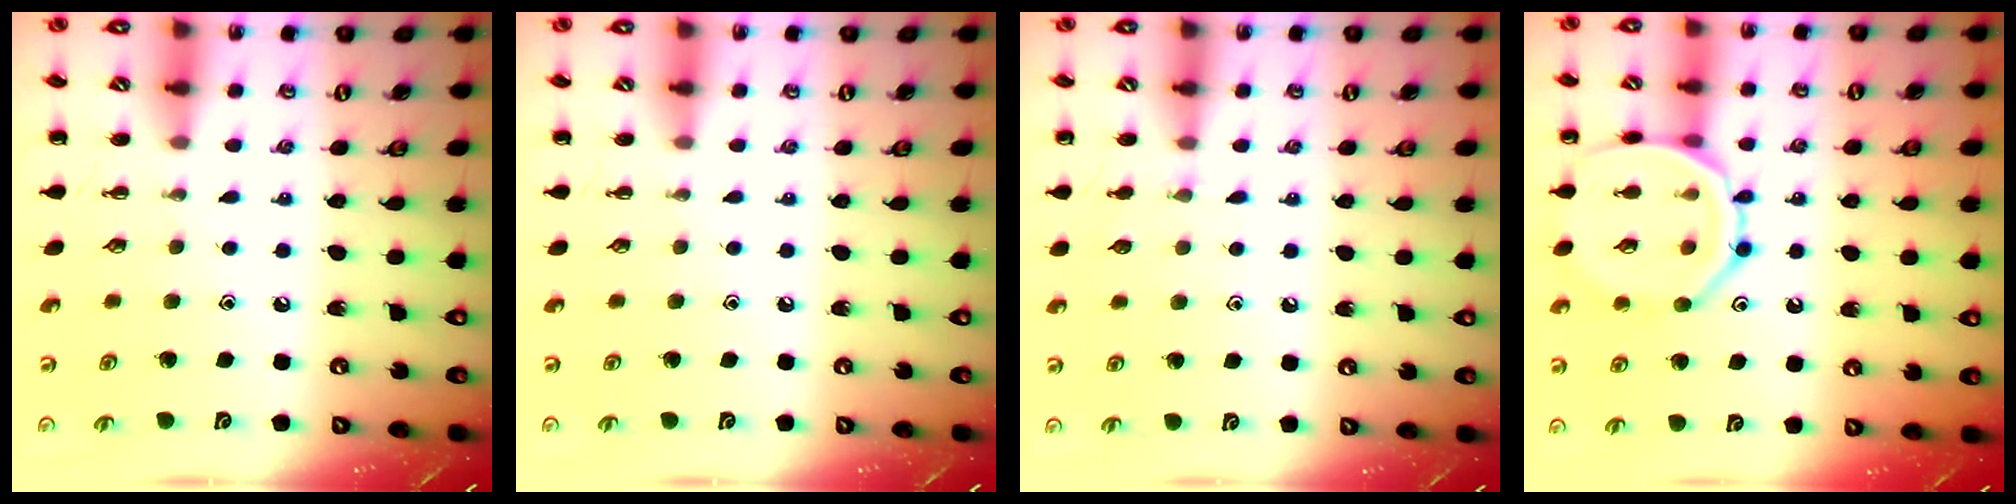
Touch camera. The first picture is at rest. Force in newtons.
{"total": 0.0}
{"total": 4.2, "press": 3.9, "slide": 1.6}
{"total": 14.0, "press": 14.0, "slide": 0.8}